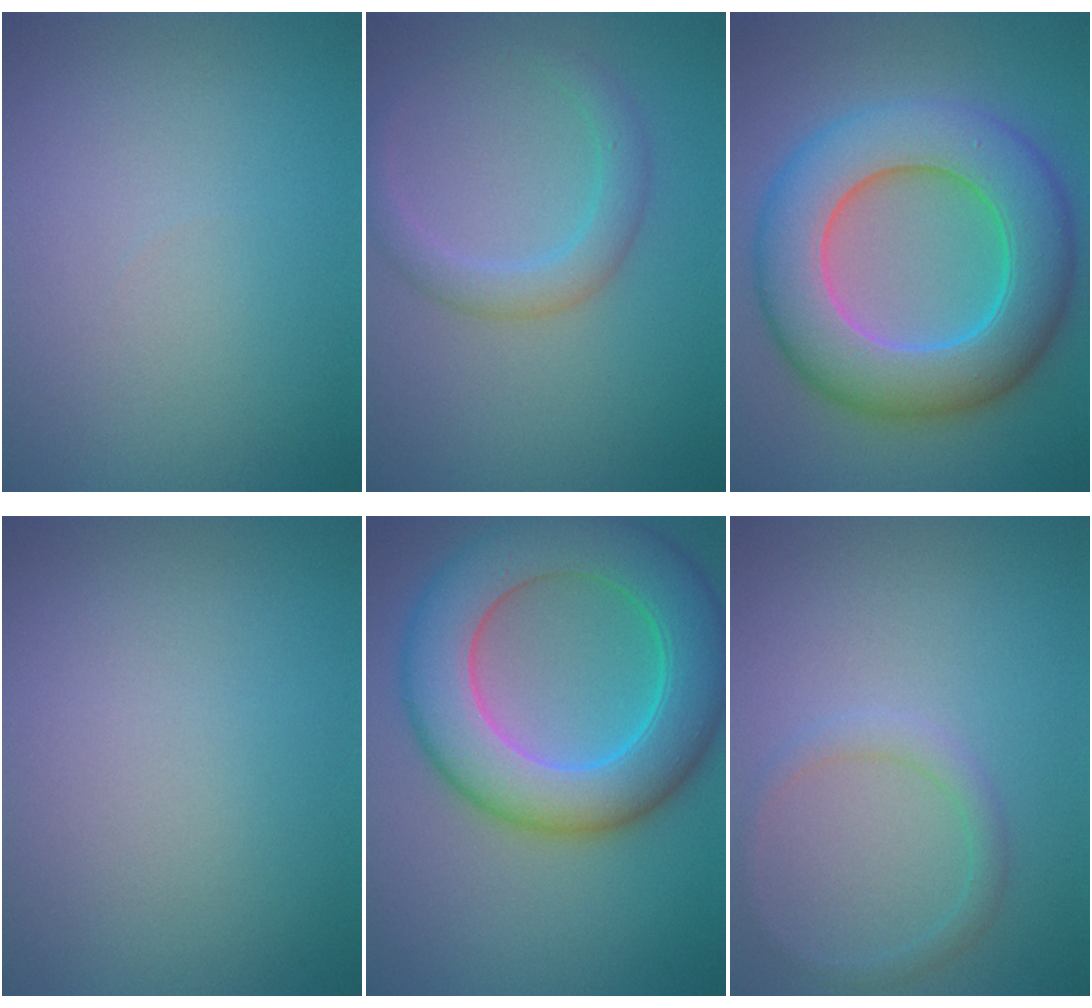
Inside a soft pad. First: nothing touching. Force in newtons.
{"total": 2.7, "press": 2.7, "slide": 0.2}
{"total": 10.8, "press": 10.8, "slide": 0.3}
{"total": 0.0}
{"total": 10.8, "press": 10.8, "slide": 0.5}
{"total": 1.6, "press": 1.6, "slide": 0.2}